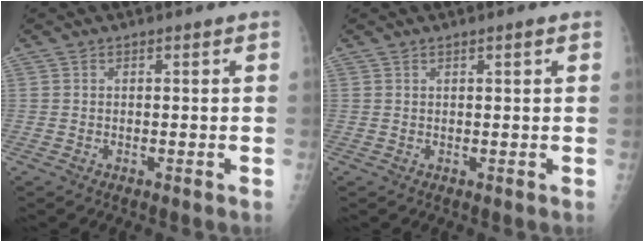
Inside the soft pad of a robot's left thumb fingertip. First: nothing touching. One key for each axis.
{"total": 0.8, "fx": 0.5, "fy": 0.1, "fz": 0.7, "tx": -0.009, "ty": -0.002, "tz": 0.009}